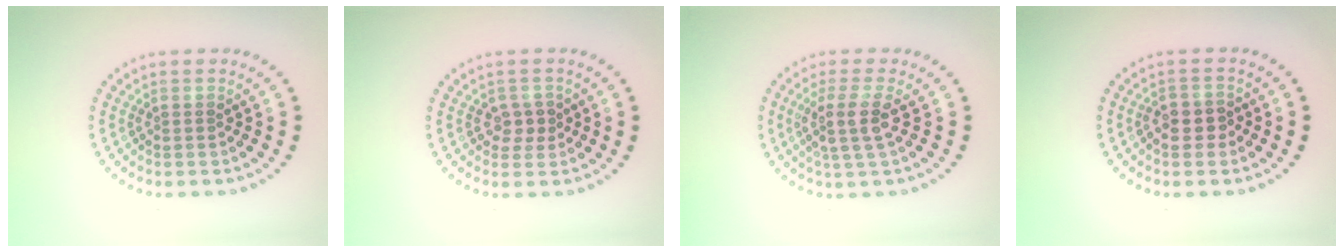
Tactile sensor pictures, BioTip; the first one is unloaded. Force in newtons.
{"total": 1.7, "press": 1.6, "slide": 0.5}
{"total": 3.1, "press": 2.4, "slide": 2.0}
{"total": 2.4, "press": 2.3, "slide": 0.8}